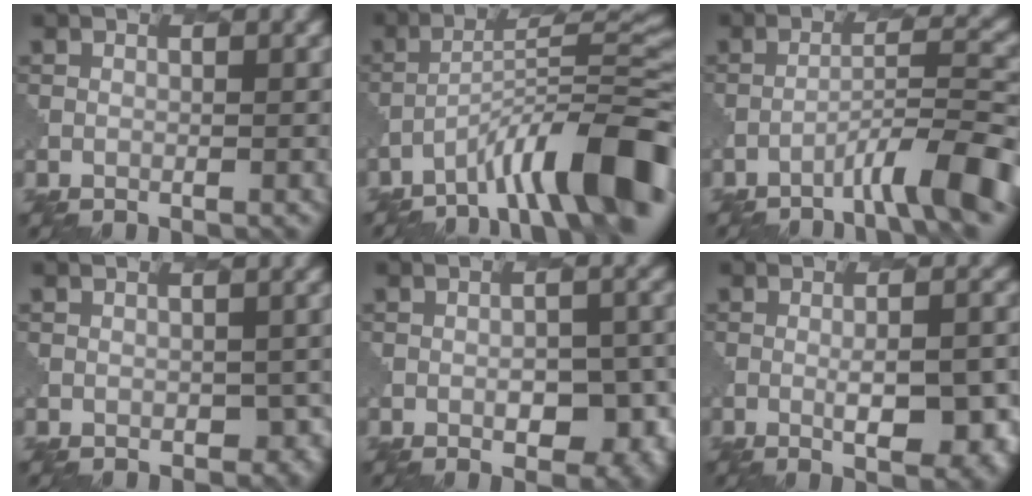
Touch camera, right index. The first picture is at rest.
{"total": 11.2, "force": [-7.1, 2.0, 8.4], "torque": [-0.120, 0.024, -0.111]}
{"total": 6.3, "force": [-4.2, 0.6, 4.7], "torque": [-0.067, 0.014, -0.072]}
{"total": 2.5, "force": [-1.0, 1.9, 1.4], "torque": [-0.012, -0.008, -0.002]}
{"total": 6.4, "force": [-2.4, 3.3, 5.0], "torque": [-0.053, 0.010, -0.016]}
{"total": 7.0, "force": [-1.5, 2.5, 6.3], "torque": [-0.087, -0.006, -0.009]}